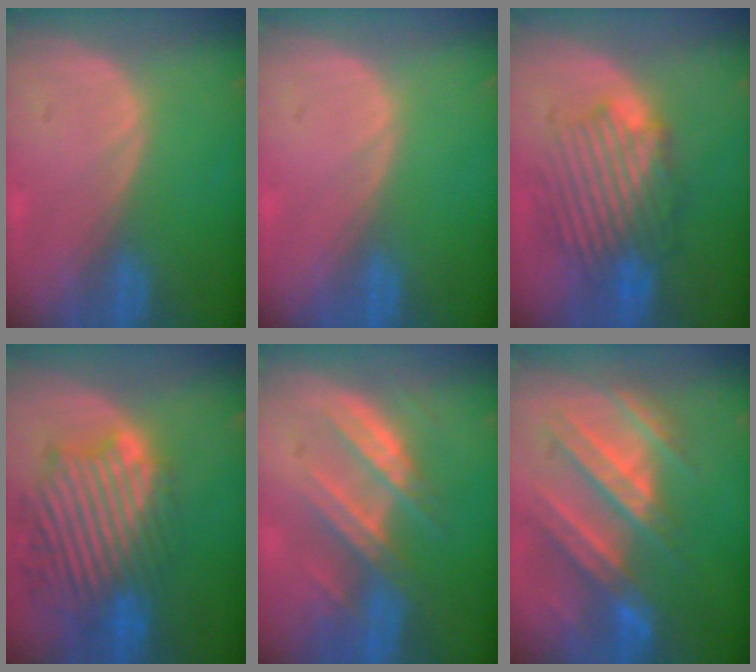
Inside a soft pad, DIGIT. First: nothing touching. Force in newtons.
{"total": 0.0}
{"total": 8.6, "press": 8.5, "slide": 1.5}
{"total": 13.1, "press": 11.6, "slide": 6.2}
{"total": 7.5, "press": 7.2, "slide": 2.0}
{"total": 10.1, "press": 9.5, "slide": 3.4}